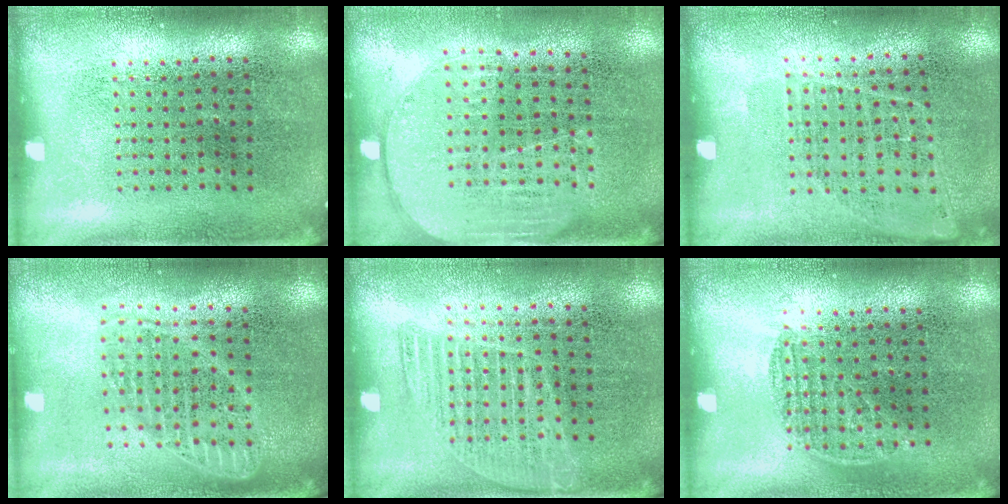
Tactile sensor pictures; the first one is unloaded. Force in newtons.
{"total": 1.6, "press": 1.4, "slide": 0.8}
{"total": 1.0, "press": 0.9, "slide": 0.6}
{"total": 1.8, "press": 1.5, "slide": 1.0}
{"total": 1.1, "press": 1.0, "slide": 0.5}
{"total": 0.8, "press": 0.7, "slide": 0.5}